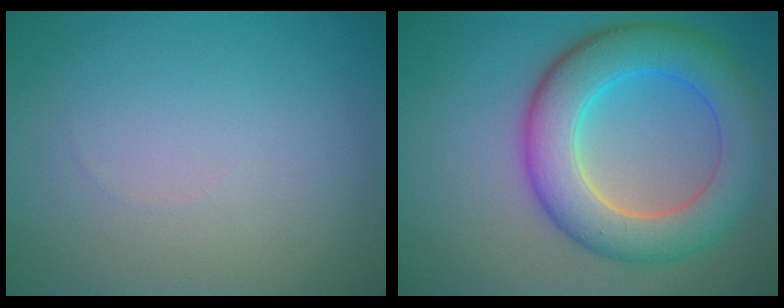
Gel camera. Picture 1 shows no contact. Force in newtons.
{"total": 8.3, "press": 8.3, "slide": 0.2}